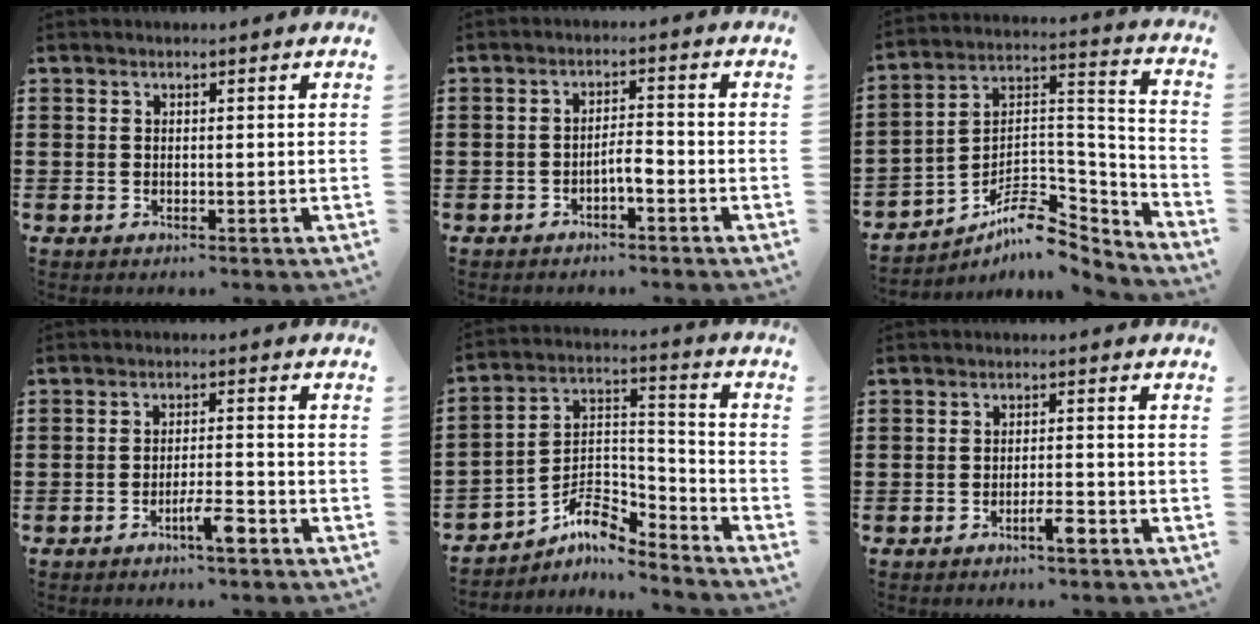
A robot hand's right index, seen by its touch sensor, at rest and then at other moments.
{"total": 2.7, "force": [-1.5, 0.6, 2.2], "torque": [-0.041, 0.006, -0.028]}
{"total": 8.5, "force": [-6.1, 3.7, 4.5], "torque": [-0.080, 0.000, -0.115]}
{"total": 4.7, "force": [-3.0, 0.5, 3.6], "torque": [-0.064, -0.002, -0.053]}
{"total": 7.5, "force": [-5.6, 2.9, 3.9], "torque": [-0.087, -0.005, -0.112]}
{"total": 3.3, "force": [-2.2, 0.4, 2.5], "torque": [-0.041, 0.004, -0.039]}